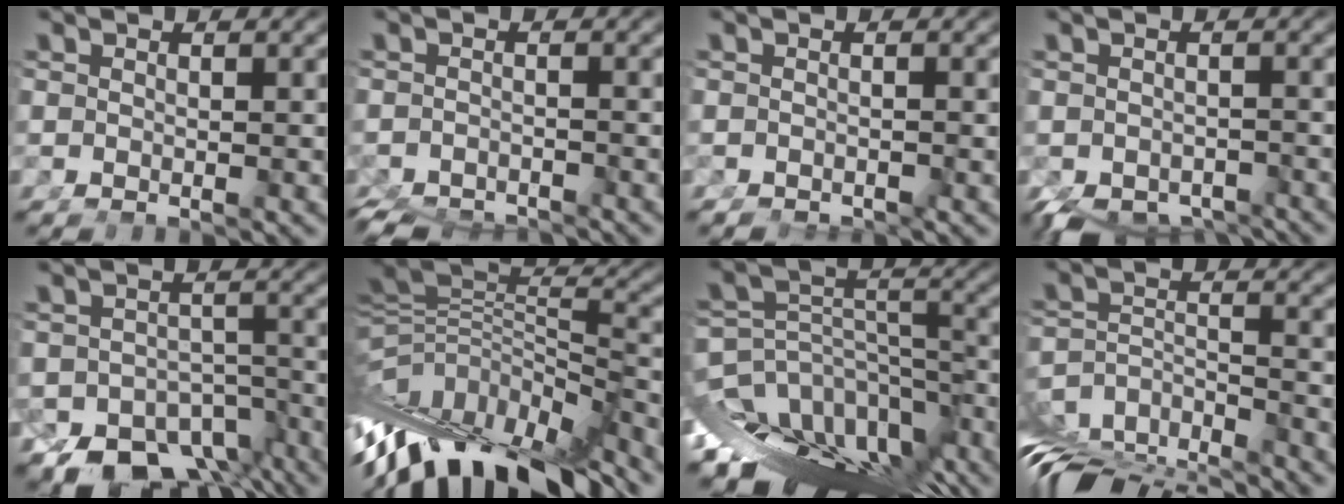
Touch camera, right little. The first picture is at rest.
{"total": 5.0, "force": [-4.7, 1.5, 0.8], "torque": [-0.013, -0.029, -0.065]}
{"total": 2.0, "force": [-1.9, 0.3, 0.2], "torque": [-0.003, -0.016, -0.023]}
{"total": 5.4, "force": [-4.4, 2.4, 2.1], "torque": [-0.031, -0.037, -0.052]}
{"total": 11.3, "force": [-6.9, 7.4, 5.1], "torque": [-0.074, -0.043, -0.094]}
{"total": 15.7, "force": [-4.5, 9.8, 11.5], "torque": [-0.203, -0.036, -0.064]}
{"total": 17.6, "force": [-6.8, 12.4, 10.5], "torque": [-0.172, -0.050, -0.096]}
{"total": 8.7, "force": [-5.3, 4.8, 4.8], "torque": [-0.089, -0.046, -0.075]}